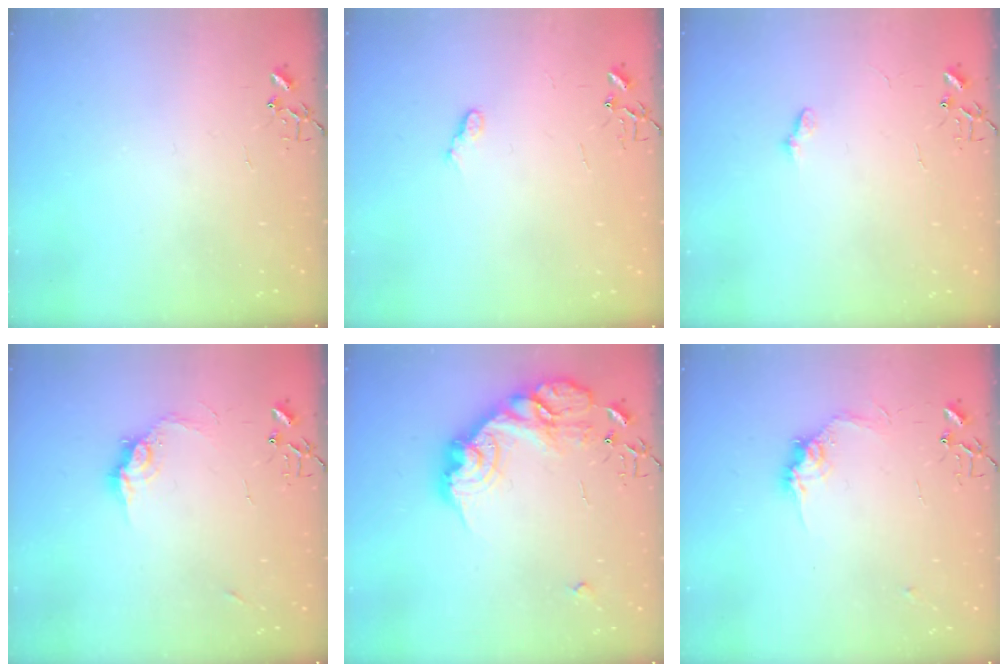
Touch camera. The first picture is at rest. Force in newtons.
{"total": 5.2, "press": 5.2, "slide": 0.5}
{"total": 5.4, "press": 5.4, "slide": 0.6}
{"total": 9.8, "press": 9.8, "slide": 0.6}
{"total": 19.5, "press": 19.5, "slide": 1.3}
{"total": 9.4, "press": 9.4, "slide": 0.3}